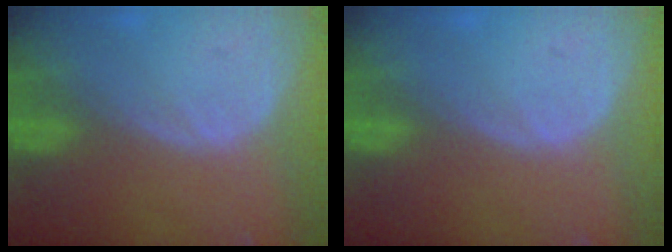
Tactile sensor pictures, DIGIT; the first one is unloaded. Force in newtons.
{"total": 0.6, "press": 0.1, "slide": 0.6}